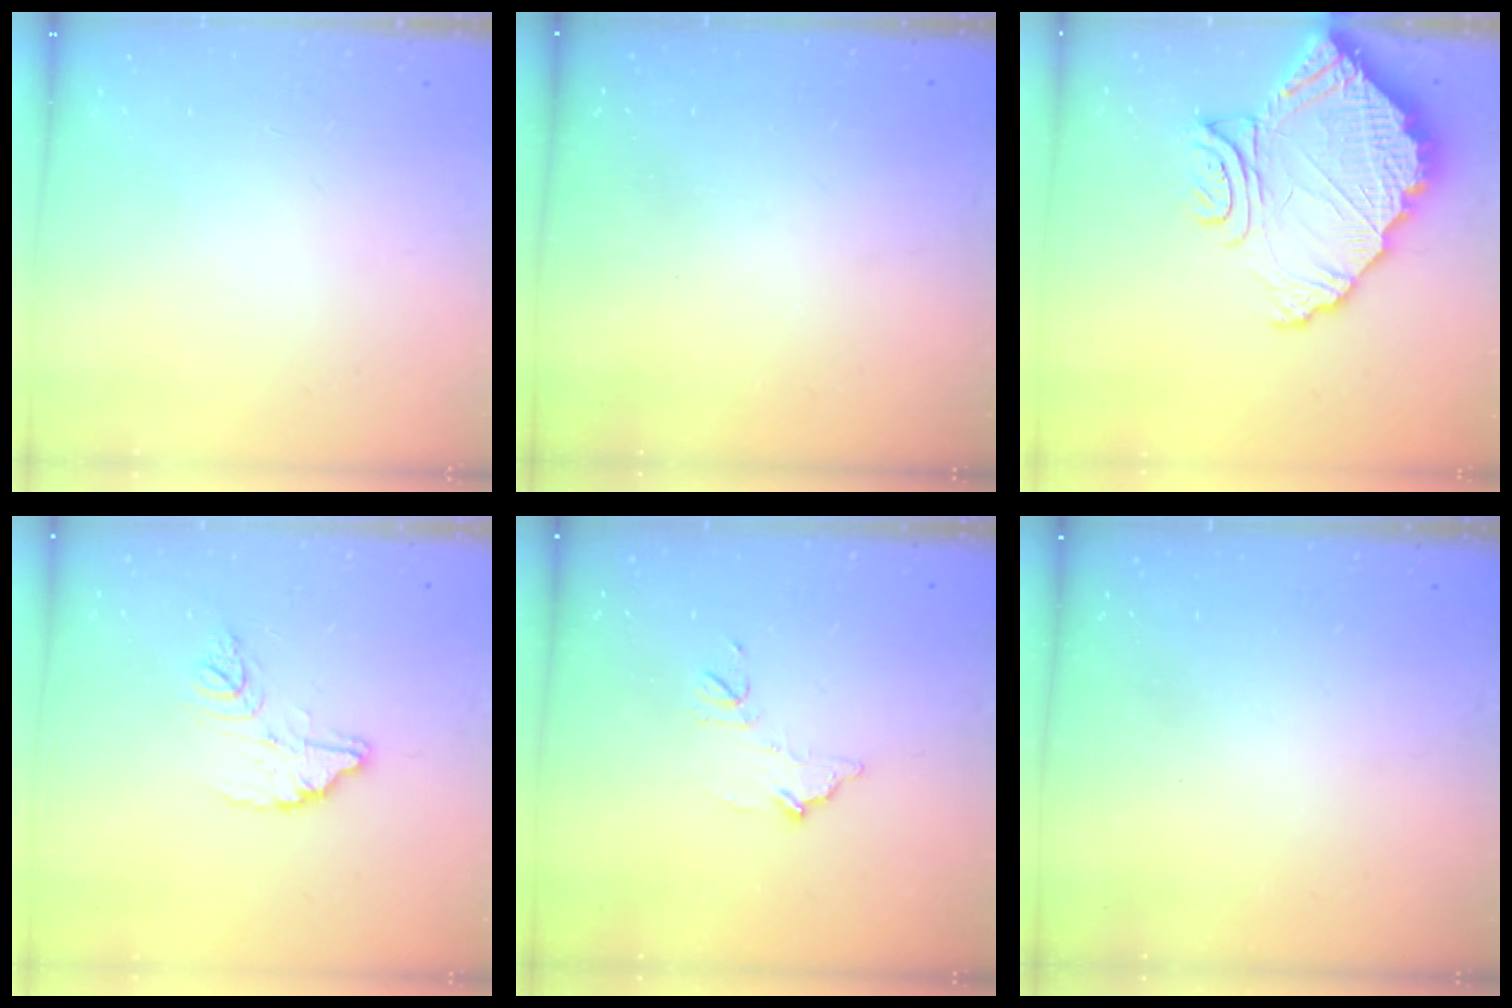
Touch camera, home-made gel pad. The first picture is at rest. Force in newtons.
{"total": 3.3, "press": 3.3, "slide": 0.2}
{"total": 16.1, "press": 16.1, "slide": 1.5}
{"total": 11.5, "press": 11.4, "slide": 0.9}
{"total": 9.2, "press": 9.2, "slide": 0.3}
{"total": 3.2, "press": 3.2, "slide": 0.2}